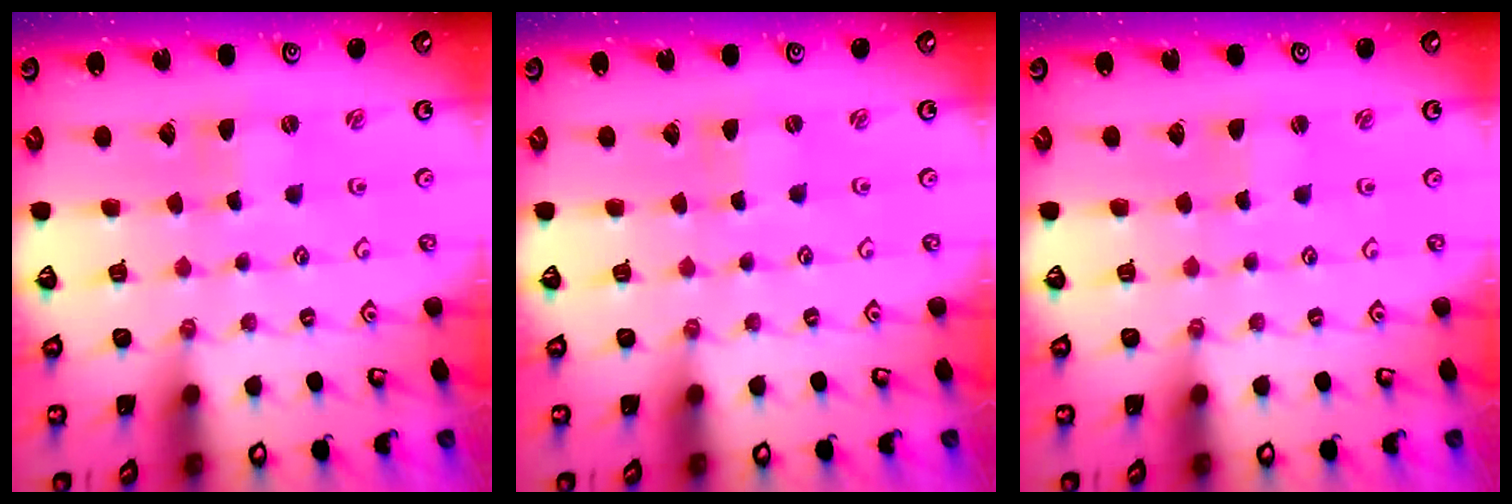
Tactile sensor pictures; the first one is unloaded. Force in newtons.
{"total": 0.0}
{"total": 0.9, "press": 0.9, "slide": 0.1}